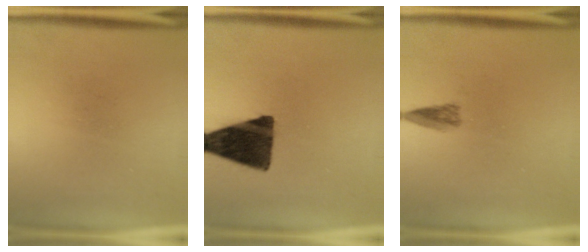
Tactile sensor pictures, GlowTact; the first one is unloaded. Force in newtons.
{"total": 14.5}
{"total": 2.0}